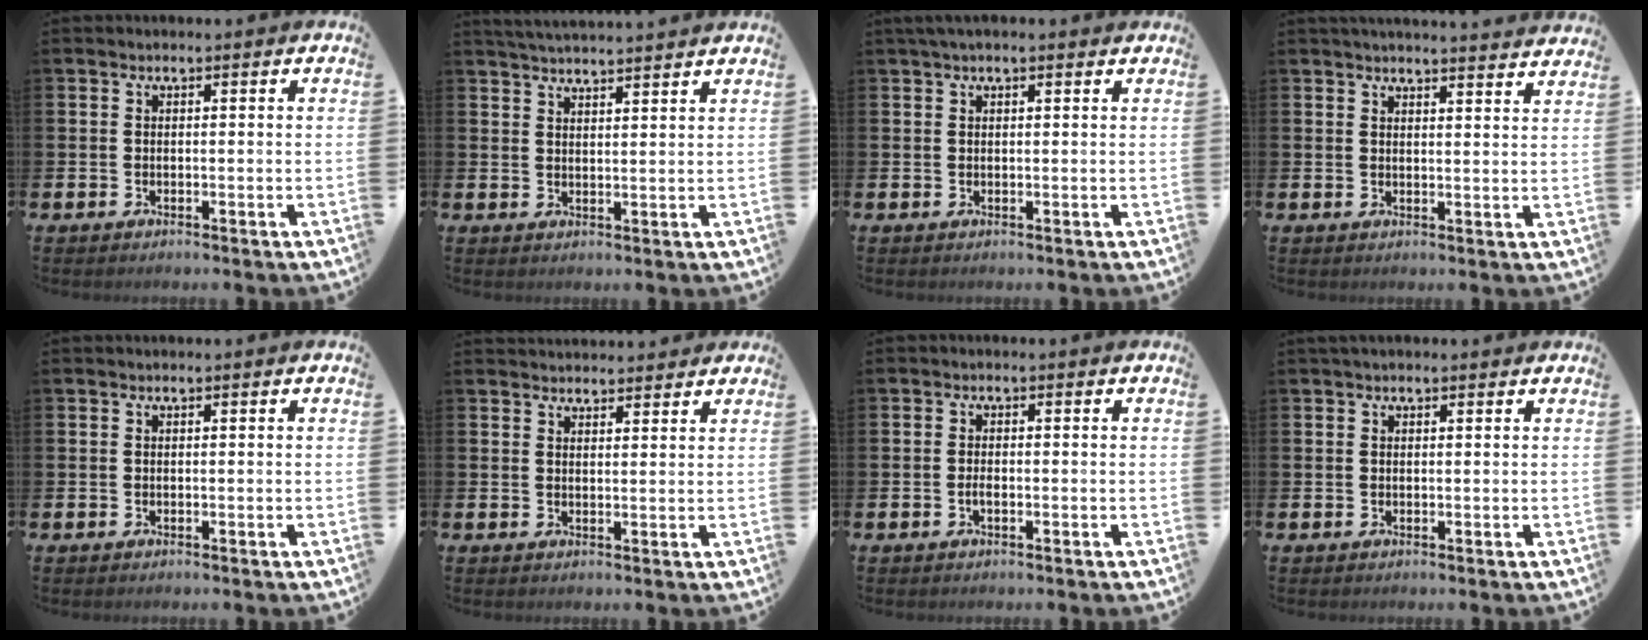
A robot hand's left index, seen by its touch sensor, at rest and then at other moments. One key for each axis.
{"total": 3.6, "fx": 3.6, "fy": -0.4, "fz": 0.1, "tx": -0.006, "ty": -0.019, "tz": 0.065}
{"total": 1.4, "fx": 1.1, "fy": 0.2, "fz": 0.9, "tx": -0.013, "ty": 0.002, "tz": 0.018}
{"total": 3.5, "fx": 3.5, "fy": -0.3, "fz": 0.1, "tx": 0.005, "ty": -0.025, "tz": 0.061}
{"total": 0.0}
{"total": 2.8, "fx": 2.7, "fy": 0.6, "fz": -0.1, "tx": 0.010, "ty": -0.015, "tz": 0.048}
{"total": 1.1, "fx": -0.4, "fy": 0.4, "fz": 0.9, "tx": -0.019, "ty": -0.001, "tz": -0.006}
{"total": 0.9, "fx": 0.8, "fy": 0.2, "fz": 0.4, "tx": 0.005, "ty": -0.001, "tz": 0.012}